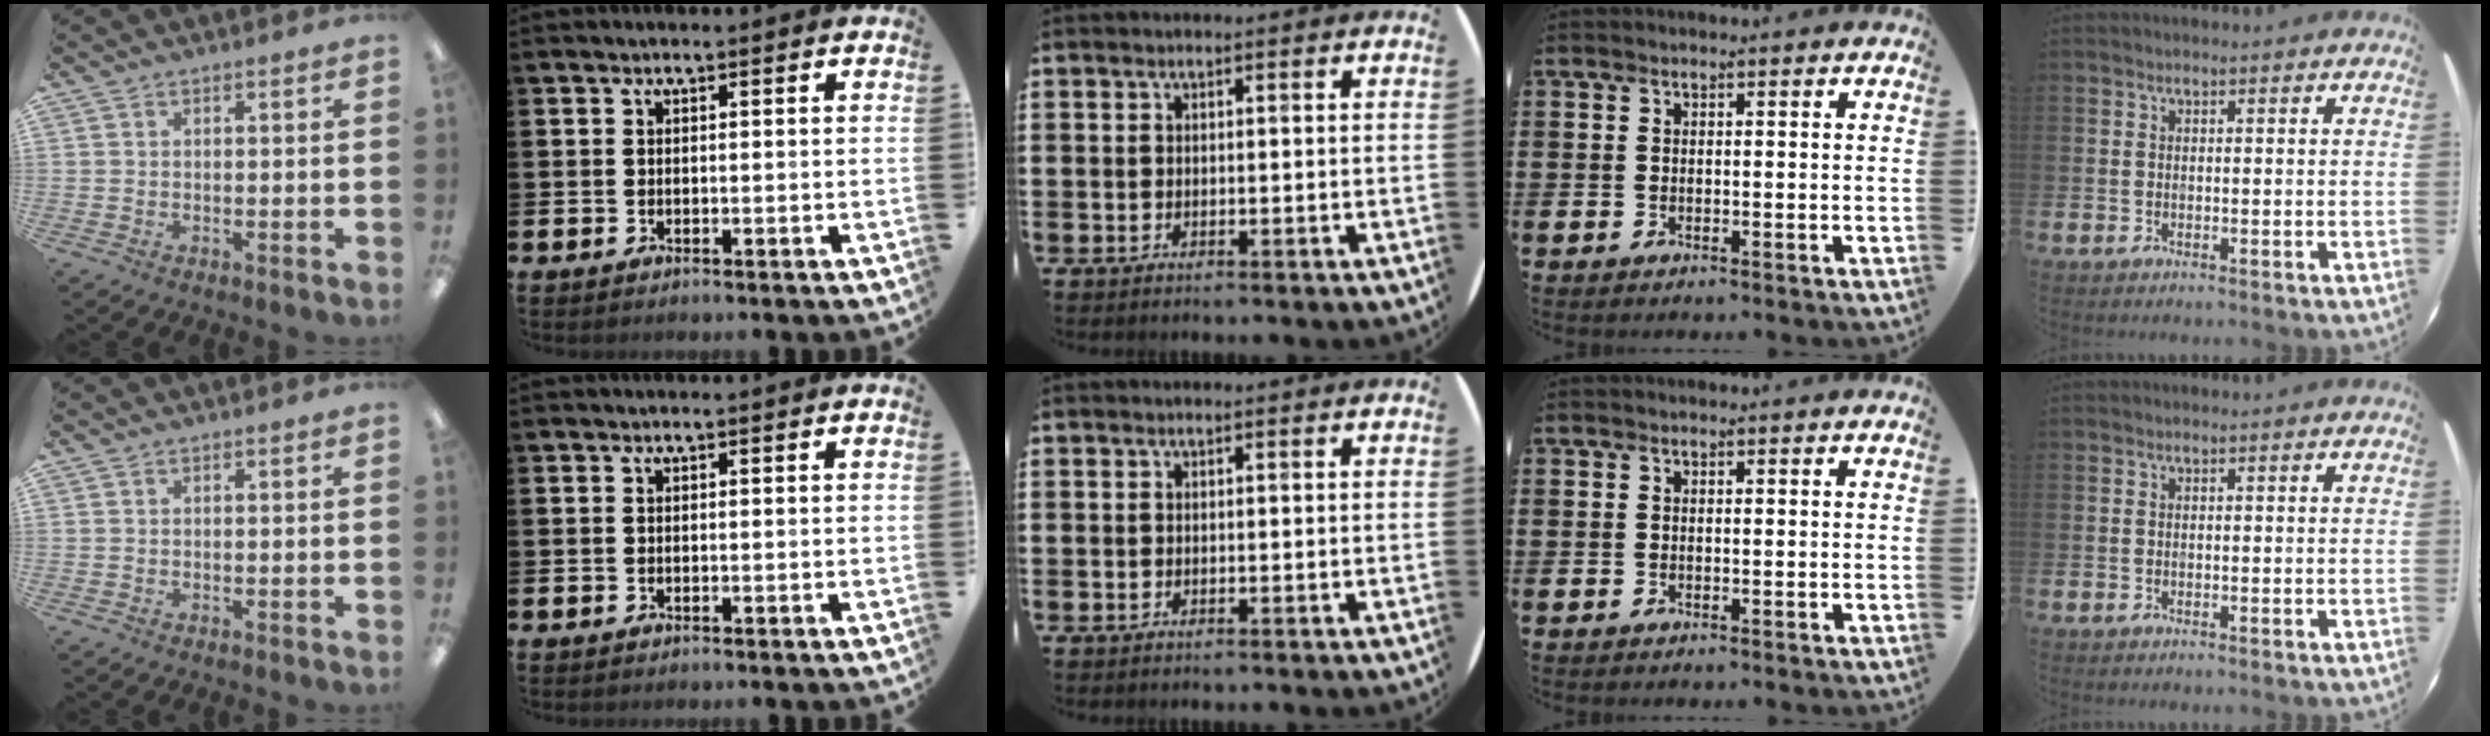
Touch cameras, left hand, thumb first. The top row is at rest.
{}